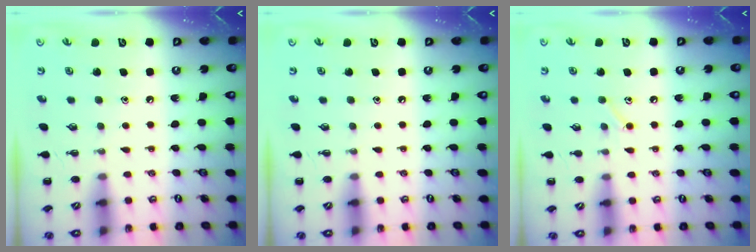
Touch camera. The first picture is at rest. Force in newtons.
{"total": 0.0}
{"total": 5.8, "press": 5.8, "slide": 0.9}